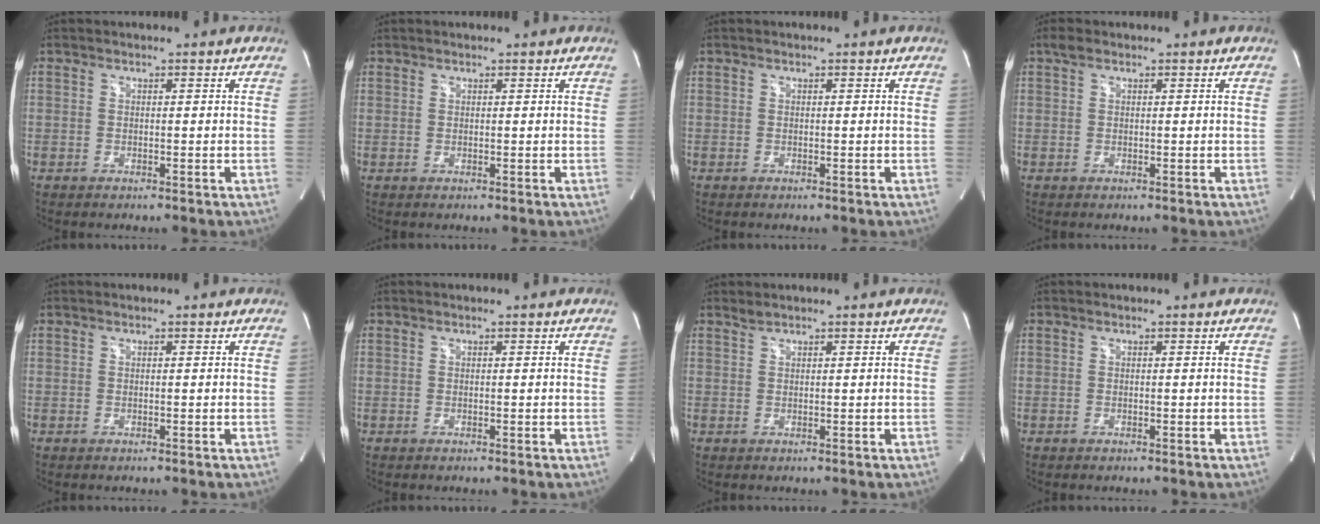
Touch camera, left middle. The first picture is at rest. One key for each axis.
{"total": 0.5, "fx": 0.4, "fy": 0.3, "fz": 0.0, "tx": -0.002, "ty": 0.002, "tz": 0.006}
{"total": 0.0}
{"total": 1.2, "fx": 0.8, "fy": 0.6, "fz": 0.7, "tx": -0.016, "ty": 0.017, "tz": 0.015}
{"total": 0.0}
{"total": 0.0}
{"total": 0.7, "fx": 0.7, "fy": -0.1, "fz": 0.1, "tx": -0.007, "ty": 0.002, "tz": 0.019}
{"total": 0.0}